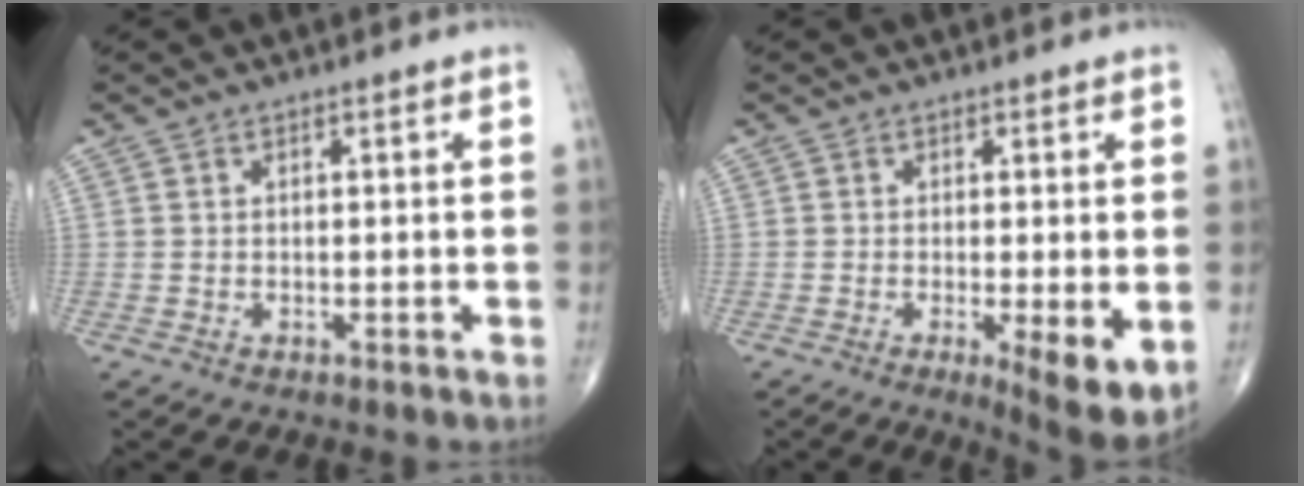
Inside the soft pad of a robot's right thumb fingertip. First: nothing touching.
{"total": 7.4, "force": [-1.6, 1.9, 6.9], "torque": [-0.103, -0.022, -0.023]}